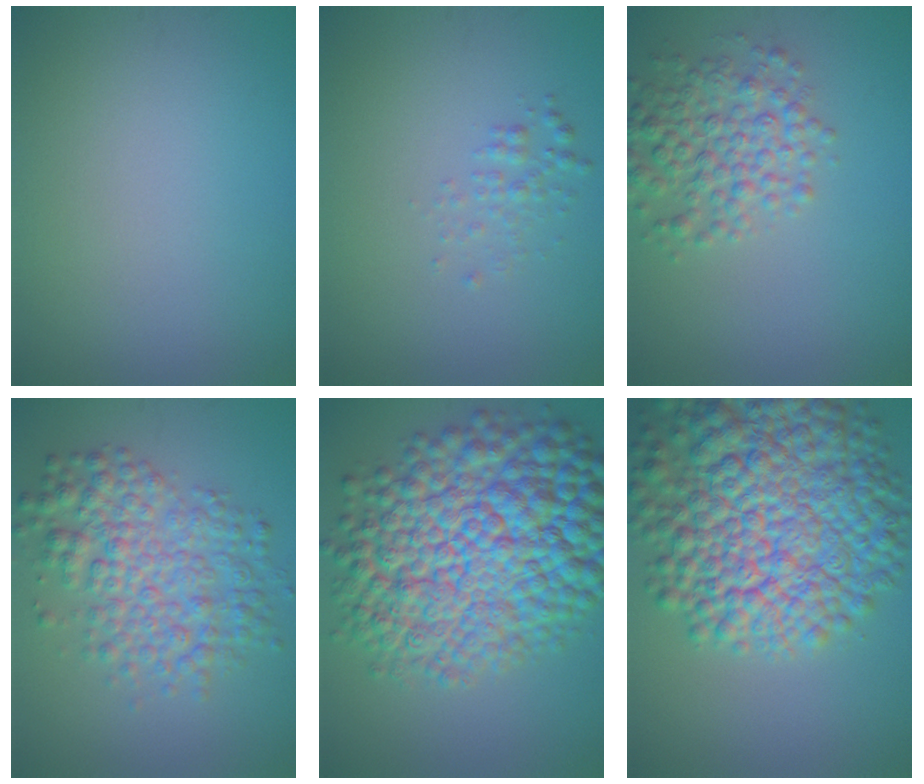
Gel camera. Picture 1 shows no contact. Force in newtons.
{"total": 1.3, "press": 1.3, "slide": 0.0}
{"total": 4.7, "press": 4.7, "slide": 0.1}
{"total": 6.1, "press": 6.1, "slide": 0.1}
{"total": 15.6, "press": 15.6, "slide": 0.2}
{"total": 13.7, "press": 13.7, "slide": 0.6}